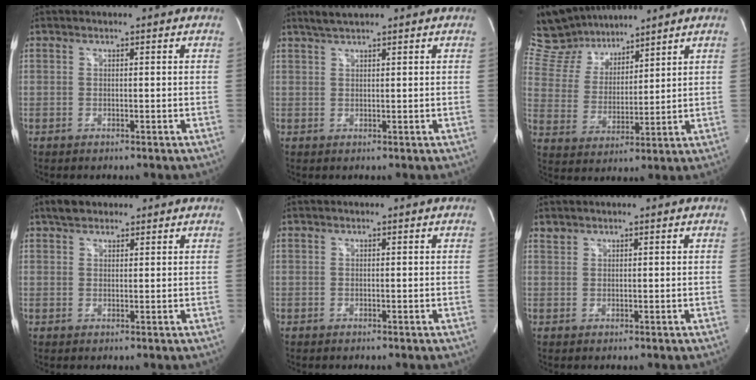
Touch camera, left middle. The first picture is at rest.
{"total": 2.6, "force": [2.2, 0.1, 1.4], "torque": [-0.033, 0.009, 0.042]}
{"total": 12.6, "force": [11.4, 4.6, 2.9], "torque": [-0.065, 0.027, 0.223]}
{"total": 3.1, "force": [2.4, 1.6, 1.1], "torque": [-0.026, 0.015, 0.039]}
{"total": 0.0}
{"total": 0.9, "force": [0.9, 0.3, -0.1], "torque": [-0.001, 0.005, 0.018]}